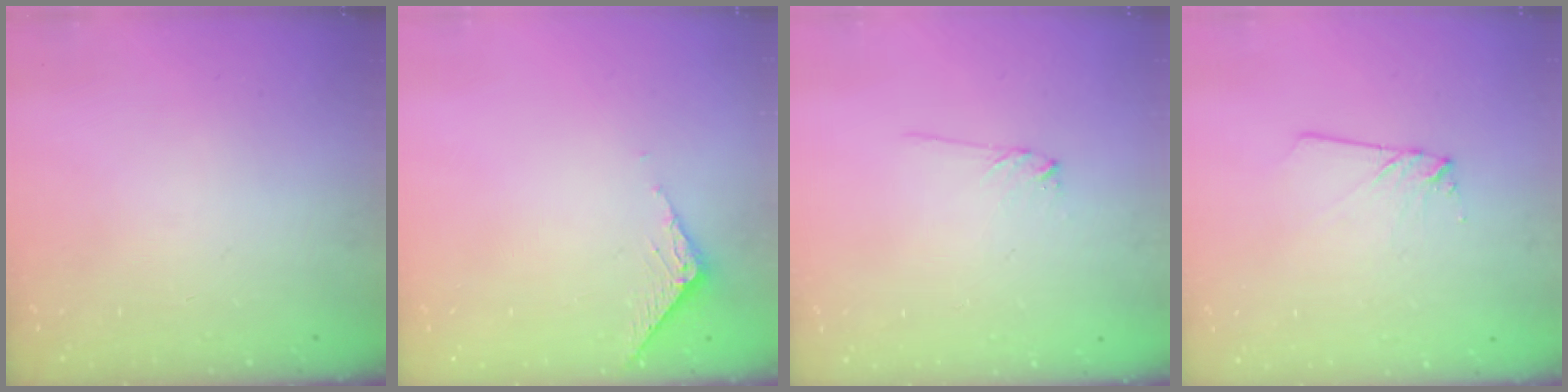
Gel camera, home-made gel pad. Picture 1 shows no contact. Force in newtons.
{"total": 3.4, "press": 3.4, "slide": 0.2}
{"total": 3.6, "press": 3.5, "slide": 0.5}
{"total": 3.5, "press": 3.5, "slide": 0.4}